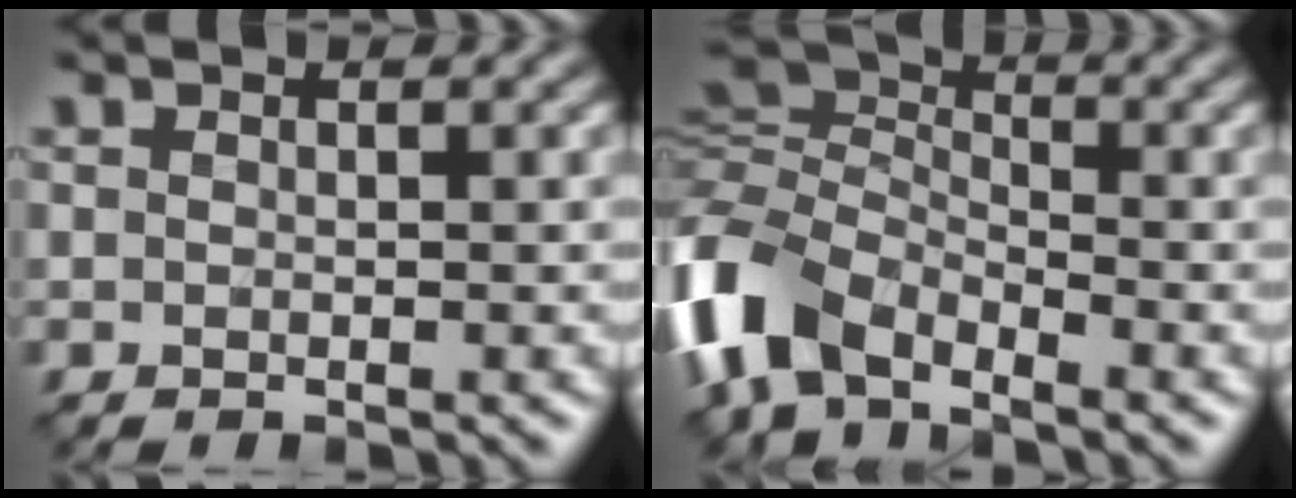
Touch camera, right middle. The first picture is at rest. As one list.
[{"total": 8.3, "force": [-4.0, 4.9, 5.5], "torque": [-0.119, 0.003, -0.100]}]